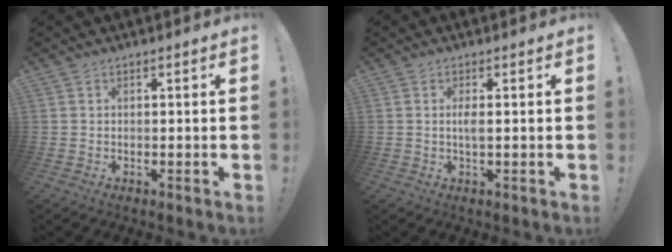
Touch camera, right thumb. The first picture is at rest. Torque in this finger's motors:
{"motor_torque": [0.04, 0.92, 0.06, -0.09, 0.00]}